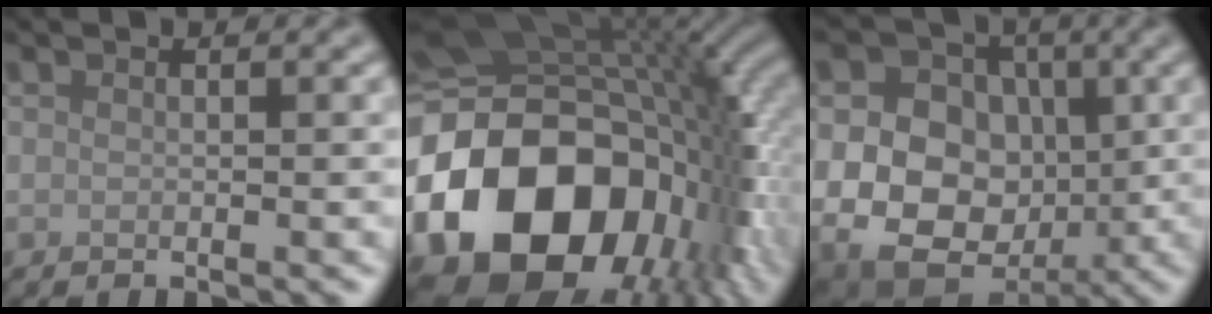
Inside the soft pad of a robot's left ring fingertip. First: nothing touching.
{"total": 19.3, "force": [-5.1, 13.5, 12.9], "torque": [-0.259, -0.040, -0.078]}
{"total": 15.3, "force": [-1.1, 12.5, 8.8], "torque": [-0.140, 0.003, -0.039]}